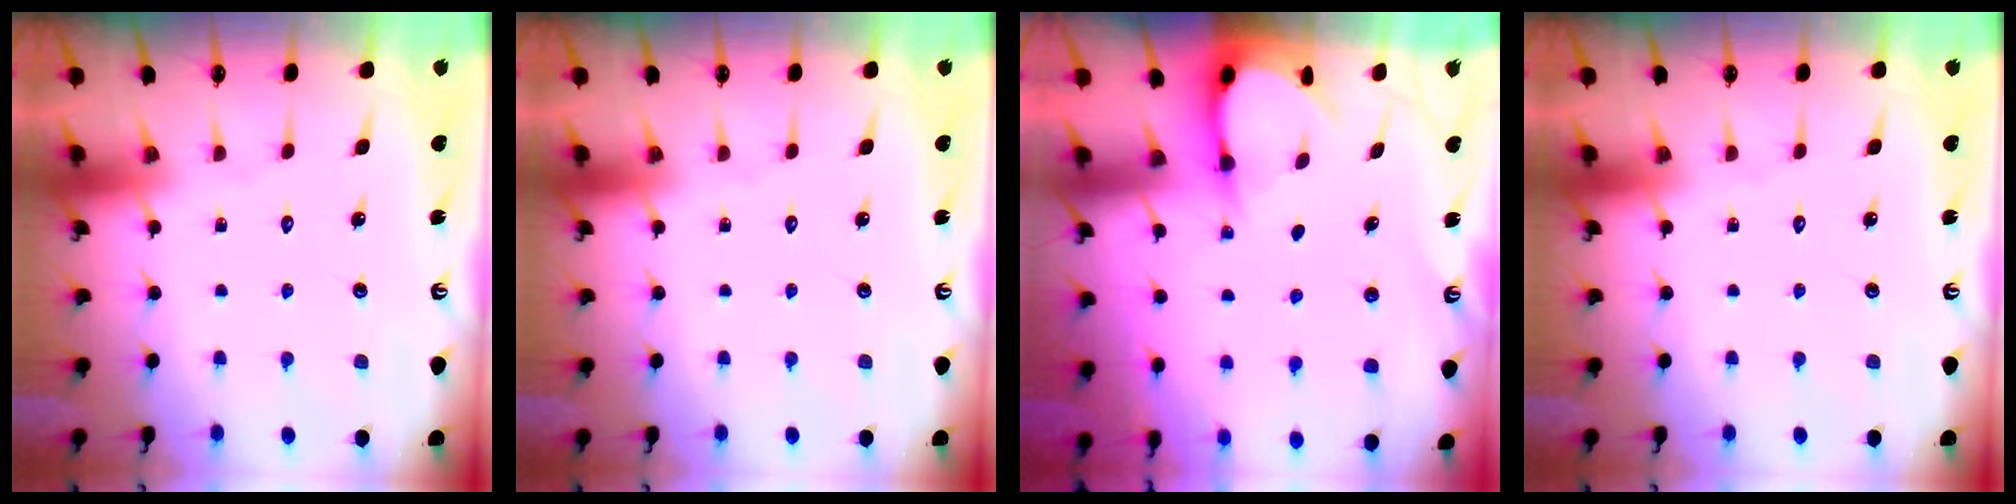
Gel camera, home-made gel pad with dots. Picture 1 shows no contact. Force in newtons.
{"total": 0.0}
{"total": 3.1, "press": 3.1, "slide": 0.3}
{"total": 0.0}